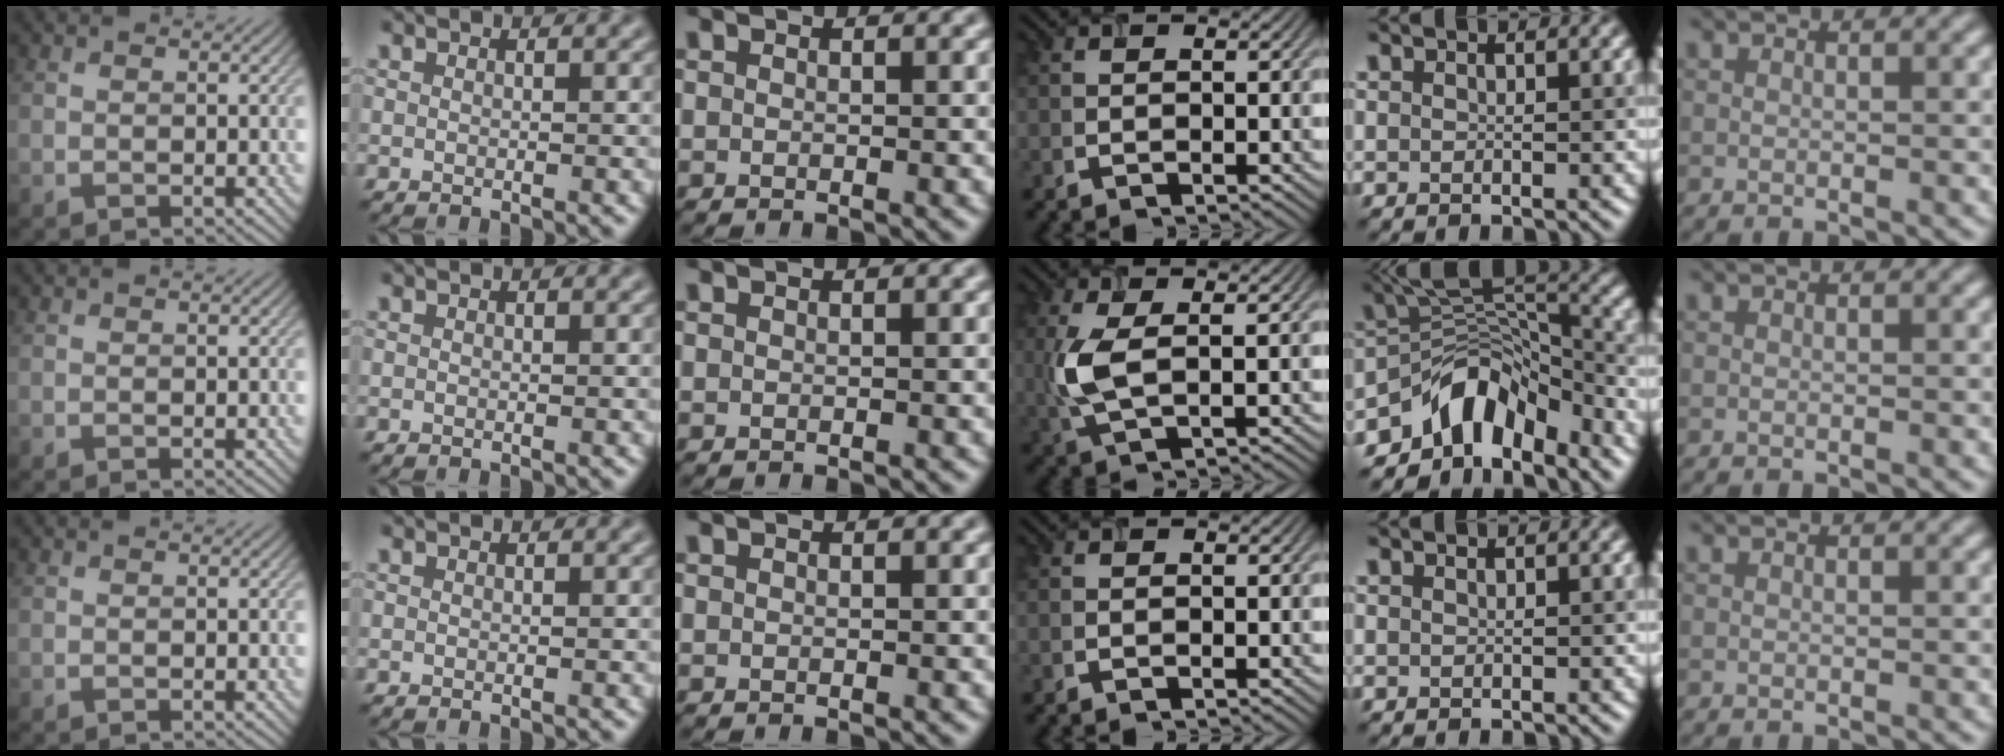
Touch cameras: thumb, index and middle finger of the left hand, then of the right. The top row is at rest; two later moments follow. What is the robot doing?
{"motion": "insert", "object": "airpods case & airpods"}